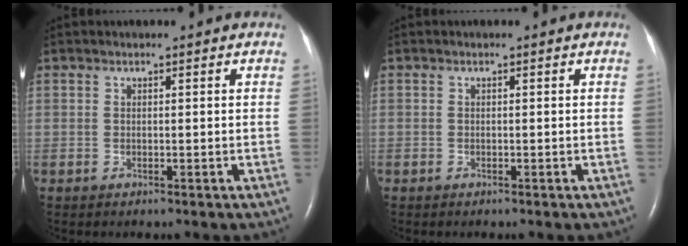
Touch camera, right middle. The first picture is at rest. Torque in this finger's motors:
{"motor_torque": [-0.34, -0.24, -0.47, -0.21]}